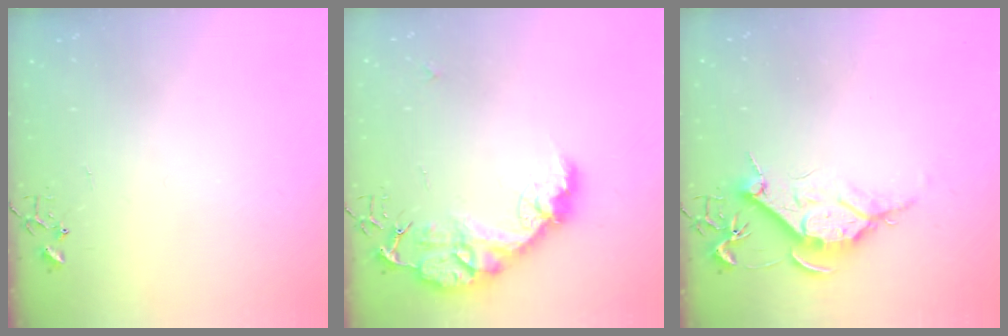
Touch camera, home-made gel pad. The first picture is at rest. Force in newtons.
{"total": 16.8, "press": 16.8, "slide": 1.3}
{"total": 9.9, "press": 9.9, "slide": 1.1}